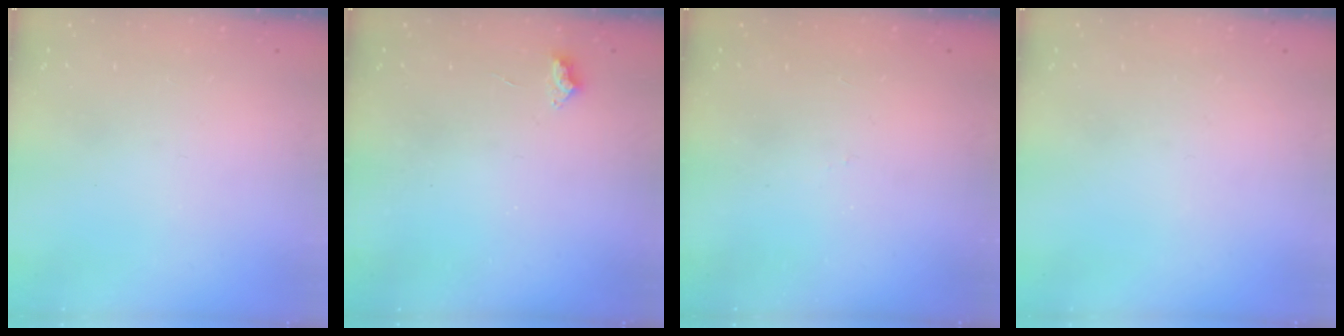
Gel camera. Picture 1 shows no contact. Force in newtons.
{"total": 2.5, "press": 2.5, "slide": 0.4}
{"total": 5.3, "press": 5.2, "slide": 0.7}
{"total": 0.0}